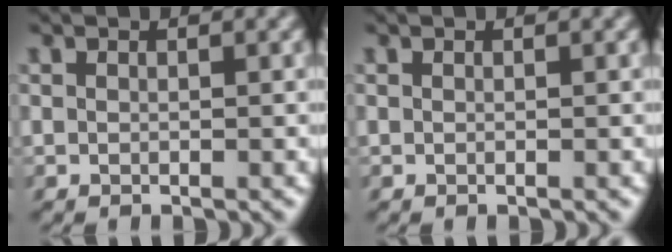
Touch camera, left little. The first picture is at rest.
{"total": 0.0}